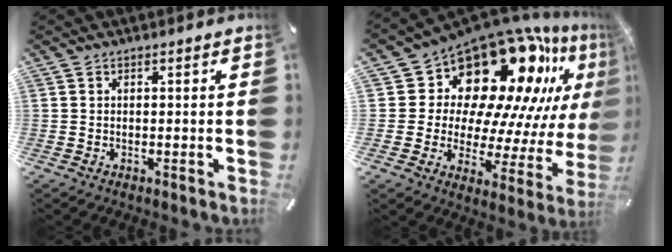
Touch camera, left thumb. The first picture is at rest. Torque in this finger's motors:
{"motor_torque": [2.28, 2.72, 1.31, 0.34, 0.18]}